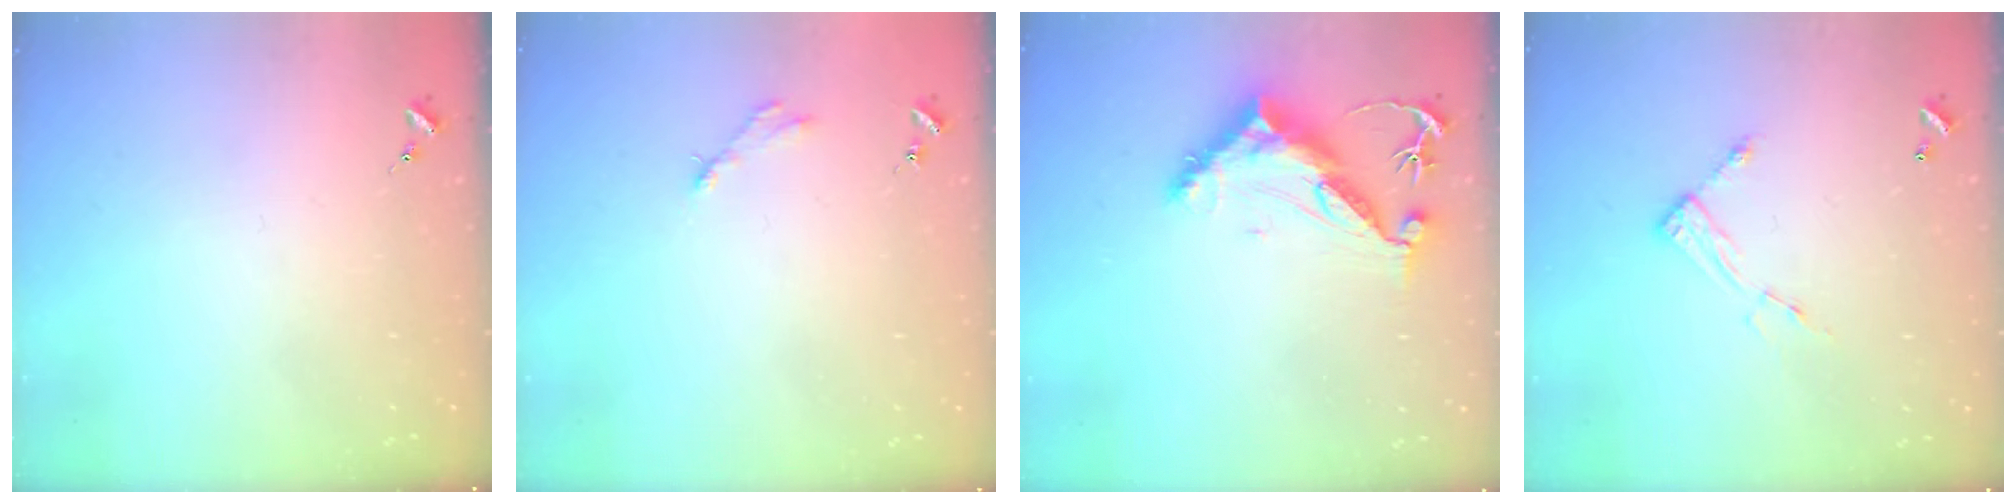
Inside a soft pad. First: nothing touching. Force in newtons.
{"total": 2.8, "press": 2.8, "slide": 0.4}
{"total": 11.7, "press": 11.7, "slide": 0.9}
{"total": 7.5, "press": 7.5, "slide": 0.3}